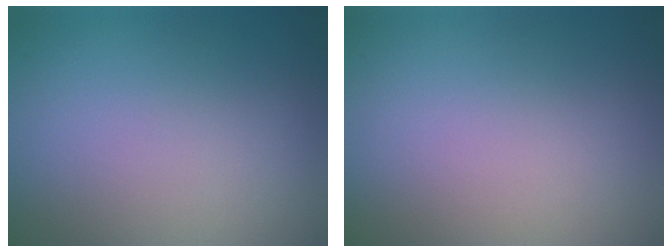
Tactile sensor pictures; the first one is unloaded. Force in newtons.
{"total": 0.0}